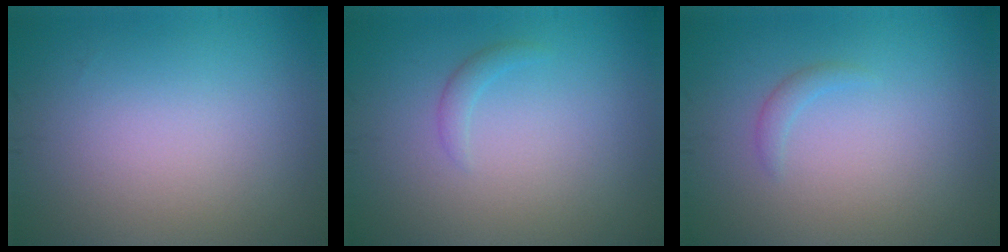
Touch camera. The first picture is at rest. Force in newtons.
{"total": 1.0, "press": 1.0, "slide": 0.1}
{"total": 0.9, "press": 0.9, "slide": 0.1}